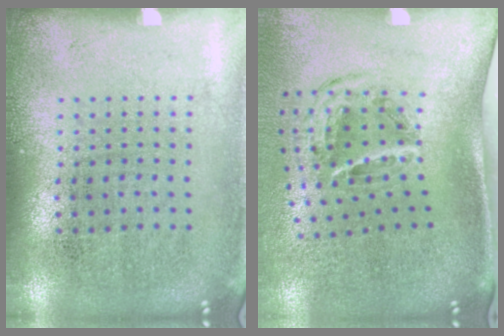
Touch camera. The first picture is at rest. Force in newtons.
{"total": 2.0, "press": 1.2, "slide": 1.5}